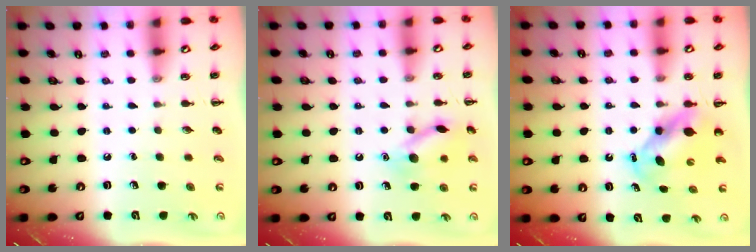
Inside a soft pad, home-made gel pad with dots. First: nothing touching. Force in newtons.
{"total": 13.0, "press": 13.0, "slide": 0.8}
{"total": 5.6, "press": 5.5, "slide": 1.1}